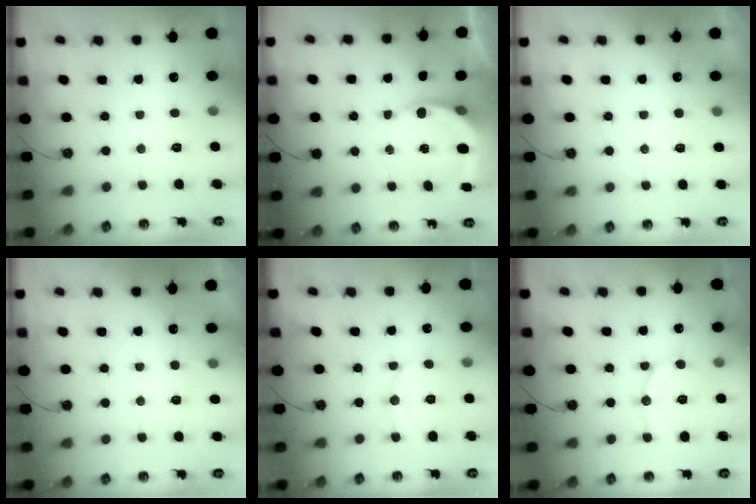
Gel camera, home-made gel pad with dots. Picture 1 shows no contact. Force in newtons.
{"total": 4.8, "press": 4.7, "slide": 0.6}
{"total": 3.0, "press": 2.9, "slide": 0.3}
{"total": 3.0, "press": 2.9, "slide": 0.3}
{"total": 9.2, "press": 9.1, "slide": 0.8}
{"total": 10.5, "press": 10.5, "slide": 1.0}